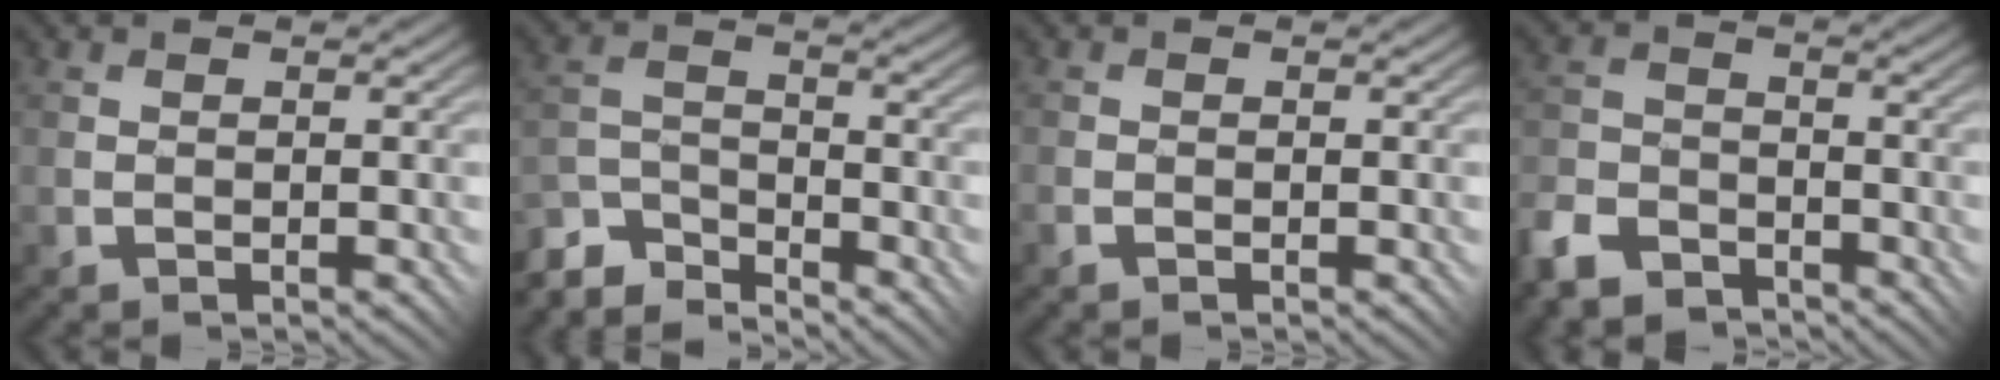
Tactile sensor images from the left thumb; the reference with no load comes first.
{"total": 6.6, "force": [-5.9, 2.2, 2.1], "torque": [-0.047, 0.002, -0.124]}
{"total": 1.1, "force": [-0.8, 0.7, 0.5], "torque": [-0.013, -0.002, -0.019]}
{"total": 6.9, "force": [-5.4, 3.5, 2.5], "torque": [-0.061, -0.005, -0.120]}